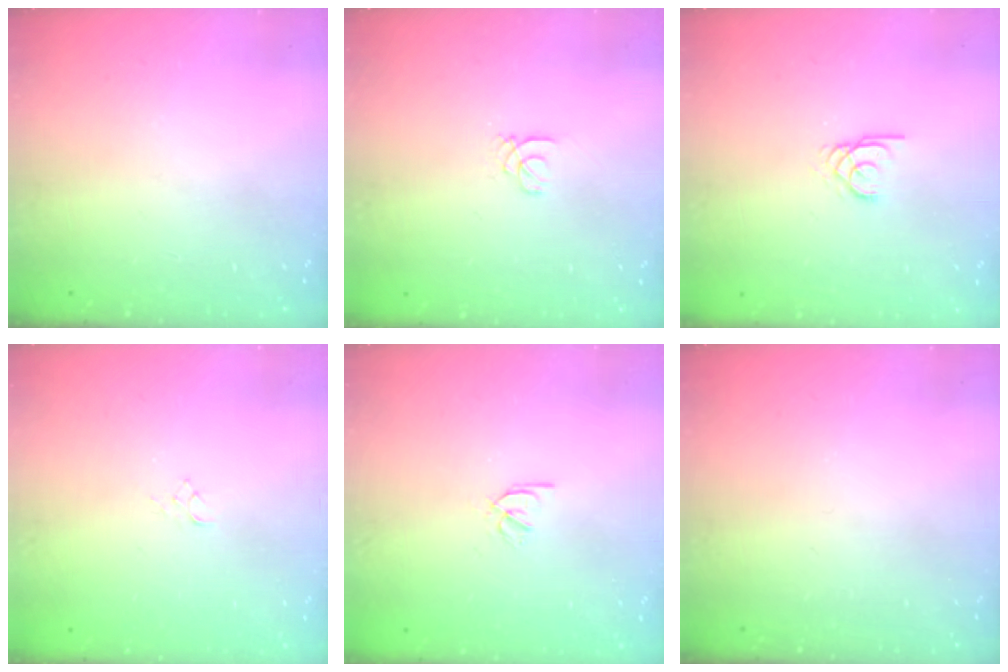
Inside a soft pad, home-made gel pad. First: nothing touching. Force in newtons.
{"total": 1.0, "press": 1.0, "slide": 0.1}
{"total": 1.9, "press": 1.9, "slide": 0.0}
{"total": 2.9, "press": 2.9, "slide": 0.3}
{"total": 2.1, "press": 2.1, "slide": 0.1}
{"total": 0.0}